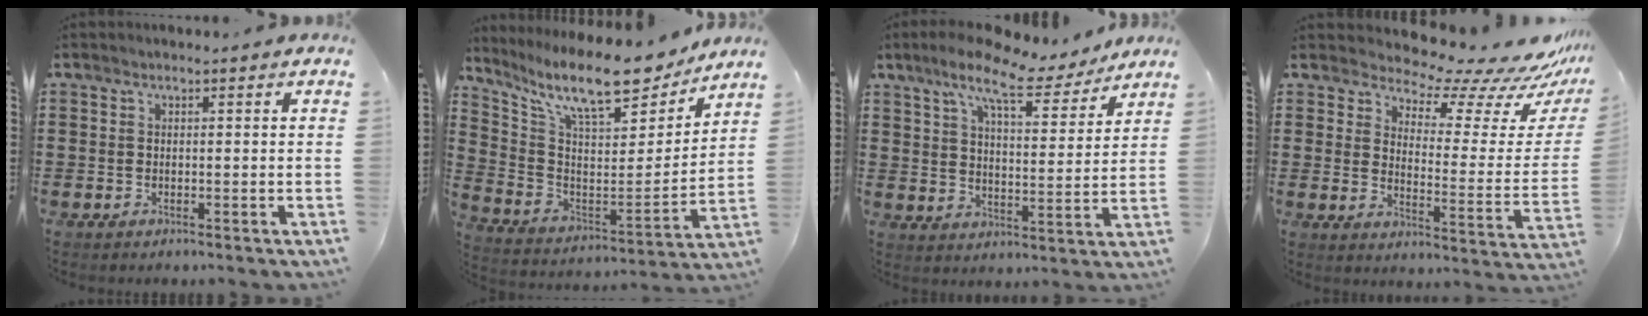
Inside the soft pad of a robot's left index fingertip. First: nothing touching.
{"total": 14.2, "force": [11.5, 3.0, 7.7], "torque": [-0.177, -0.072, 0.198]}
{"total": 10.6, "force": [8.3, 2.3, 6.1], "torque": [-0.122, -0.032, 0.141]}
{"total": 8.1, "force": [7.4, 1.6, 3.0], "torque": [-0.062, -0.064, 0.121]}